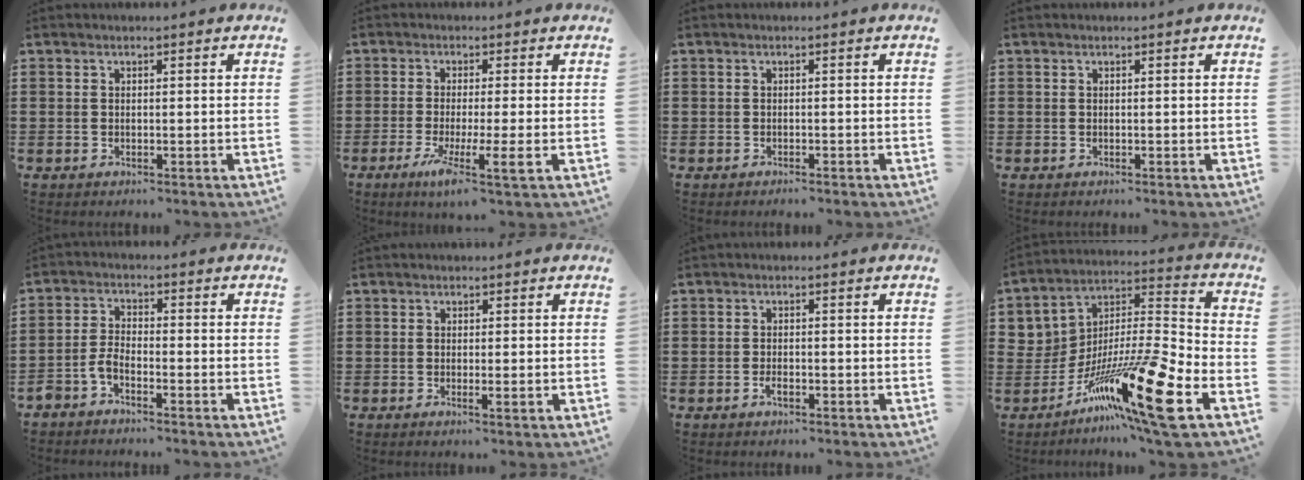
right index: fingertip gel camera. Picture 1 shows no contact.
{"total": 6.2, "force": [-2.3, 0.0, 5.8], "torque": [-0.110, -0.020, -0.038]}
{"total": 0.6, "force": [-0.6, 0.0, 0.2], "torque": [-0.005, -0.003, -0.012]}
{"total": 0.0}
{"total": 2.9, "force": [-2.4, 0.7, 1.5], "torque": [-0.045, 0.002, -0.052]}
{"total": 0.9, "force": [-0.2, -0.1, 0.9], "torque": [-0.016, -0.007, -0.003]}
{"total": 1.6, "force": [-0.8, 0.4, 1.3], "torque": [-0.026, -0.004, -0.013]}
{"total": 18.0, "force": [-9.4, 3.1, 15.1], "torque": [-0.284, 0.016, -0.156]}